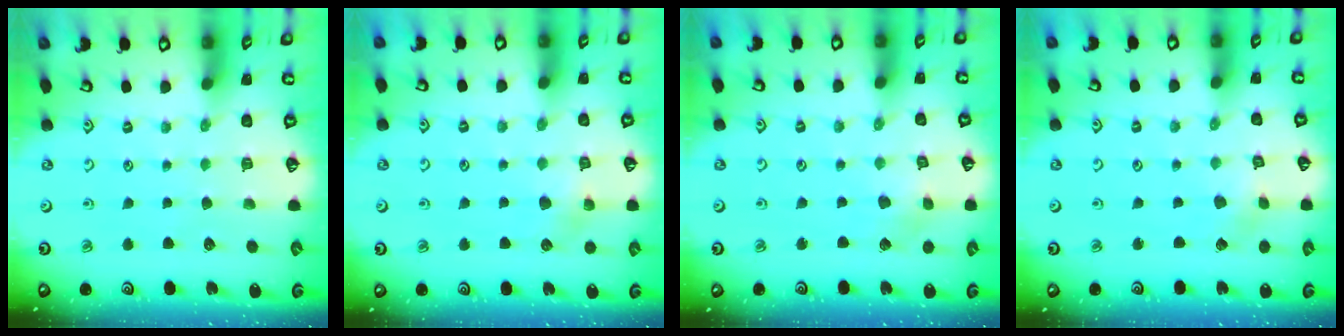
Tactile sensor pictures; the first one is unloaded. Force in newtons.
{"total": 7.4, "press": 7.4, "slide": 0.3}
{"total": 3.7, "press": 3.6, "slide": 0.5}
{"total": 2.4, "press": 2.4, "slide": 0.2}